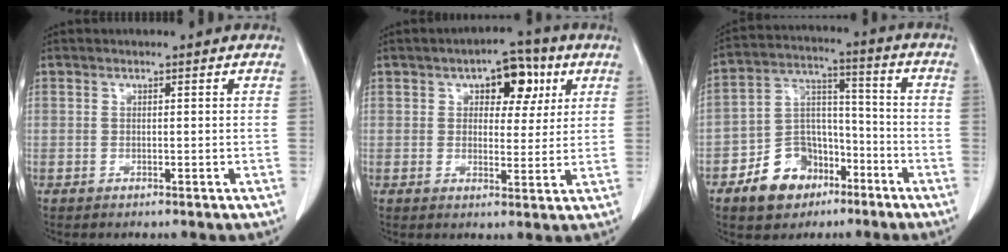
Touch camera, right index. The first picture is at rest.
{"total": 7.4, "force": [3.2, 3.9, 5.5], "torque": [-0.066, 0.019, 0.042]}
{"total": 11.5, "force": [-6.5, 8.1, 4.9], "torque": [-0.091, 0.030, -0.106]}